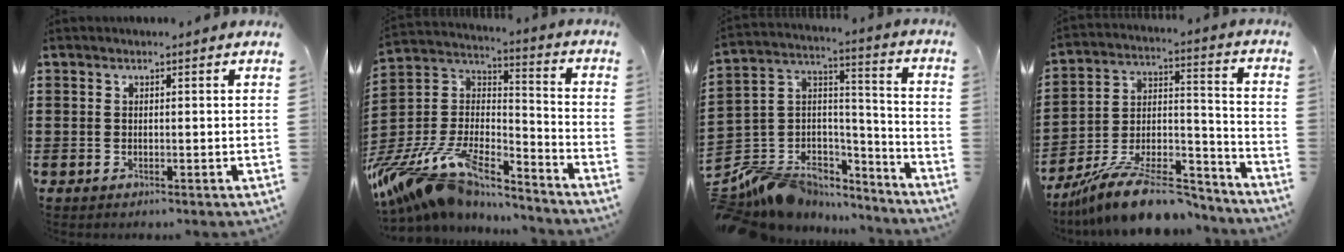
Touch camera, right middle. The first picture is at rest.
{"total": 14.1, "force": [-11.8, 4.3, 6.4], "torque": [-0.149, 0.012, -0.221]}
{"total": 9.2, "force": [-7.4, 5.1, 1.7], "torque": [-0.061, -0.002, -0.142]}
{"total": 14.2, "force": [-12.0, 3.1, 7.0], "torque": [-0.108, 0.047, -0.216]}